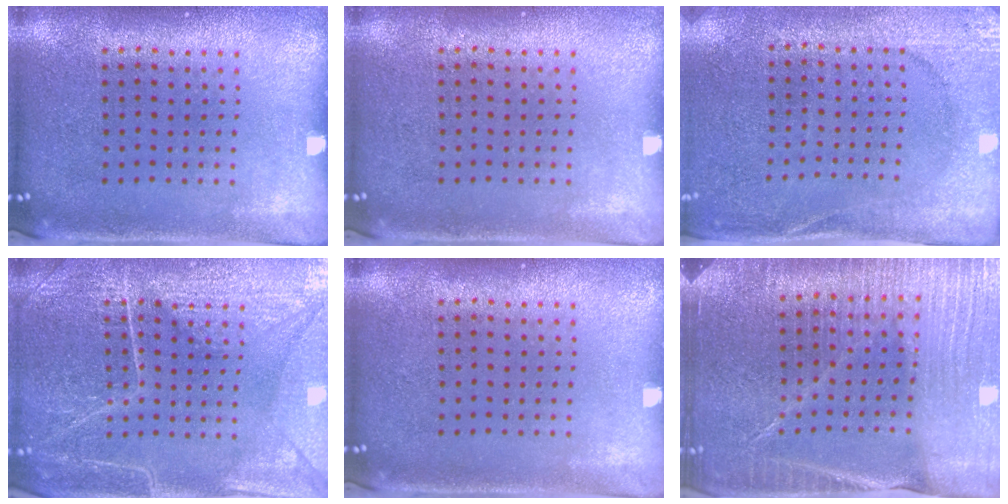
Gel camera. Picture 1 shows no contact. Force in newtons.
{"total": 0.0}
{"total": 2.6, "press": 2.5, "slide": 0.7}
{"total": 4.0, "press": 4.0, "slide": 0.3}
{"total": 0.0}
{"total": 4.3, "press": 4.0, "slide": 1.7}